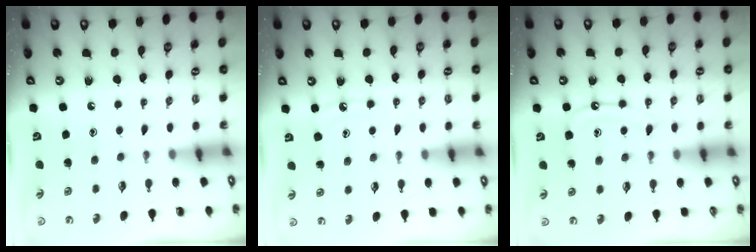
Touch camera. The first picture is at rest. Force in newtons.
{"total": 6.8, "press": 6.8, "slide": 0.5}
{"total": 9.8, "press": 9.7, "slide": 1.0}